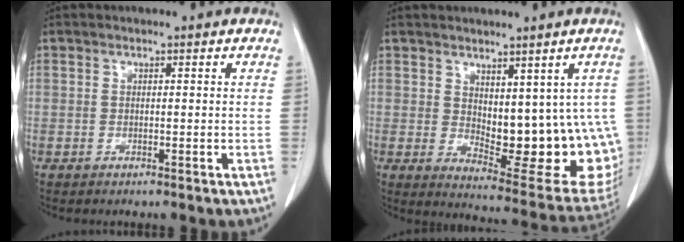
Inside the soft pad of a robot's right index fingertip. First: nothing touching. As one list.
[{"total": 15.6, "force": [0.8, 7.1, 13.8], "torque": [-0.153, -0.015, 0.032]}]